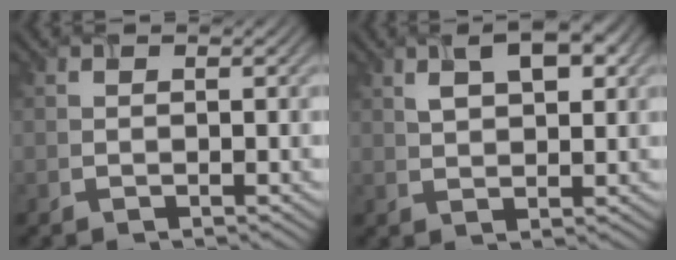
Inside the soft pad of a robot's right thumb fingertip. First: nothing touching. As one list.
[{"total": 5.7, "force": [2.3, 2.8, 4.4], "torque": [-0.076, 0.006, 0.044]}]